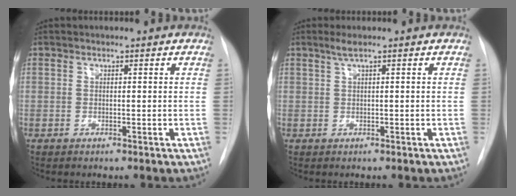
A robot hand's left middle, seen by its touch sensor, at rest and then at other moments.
{"total": 1.4, "force": [0.7, -0.1, 1.2], "torque": [-0.031, 0.010, 0.017]}